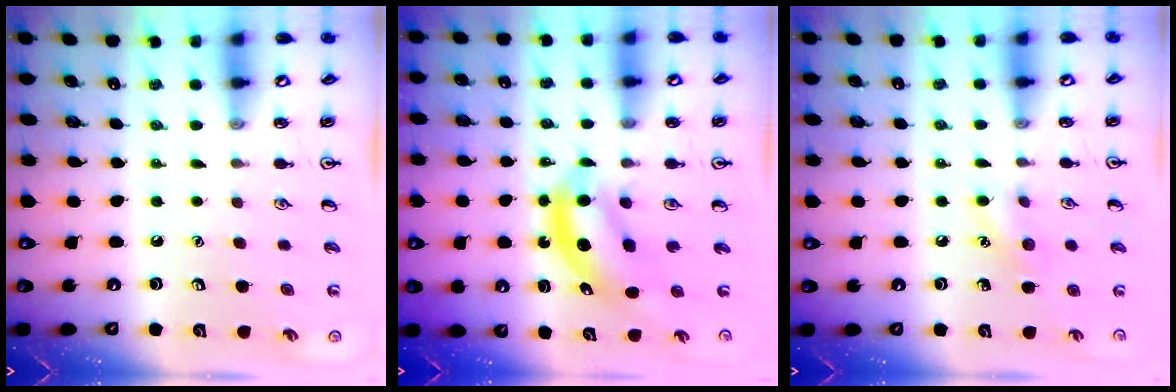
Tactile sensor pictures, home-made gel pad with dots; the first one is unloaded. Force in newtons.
{"total": 5.8, "press": 5.7, "slide": 1.1}
{"total": 7.8, "press": 7.5, "slide": 2.0}